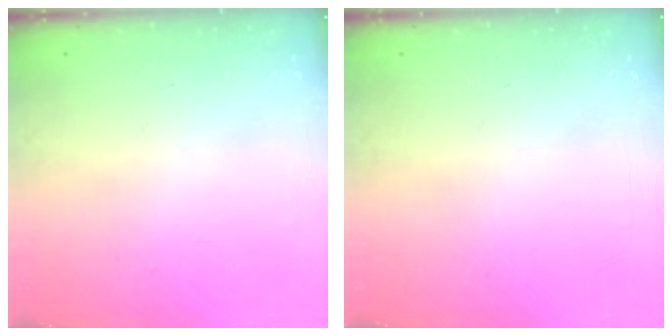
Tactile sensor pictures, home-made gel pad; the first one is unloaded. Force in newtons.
{"total": 0.0}